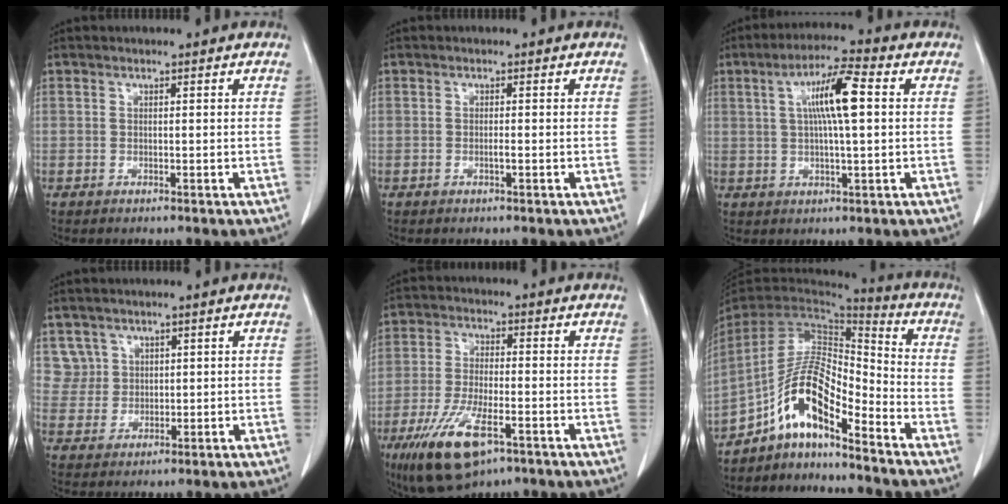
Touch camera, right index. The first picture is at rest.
{"total": 0.6, "force": [-0.2, 0.0, 0.5], "torque": [-0.009, 0.001, -0.003]}
{"total": 8.7, "force": [1.7, 0.8, 8.5], "torque": [-0.156, 0.012, 0.025]}
{"total": 3.9, "force": [2.1, 3.2, -0.7], "torque": [0.029, 0.006, 0.041]}
{"total": 12.0, "force": [-6.4, 3.7, 9.5], "torque": [-0.189, -0.020, -0.106]}
{"total": 11.7, "force": [-7.8, 2.5, 8.3], "torque": [-0.161, 0.019, -0.142]}